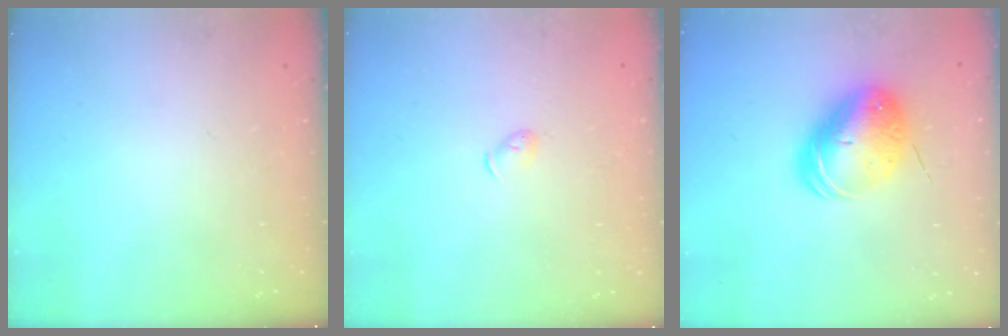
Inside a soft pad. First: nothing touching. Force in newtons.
{"total": 3.6, "press": 3.5, "slide": 0.8}
{"total": 12.1, "press": 11.9, "slide": 2.2}